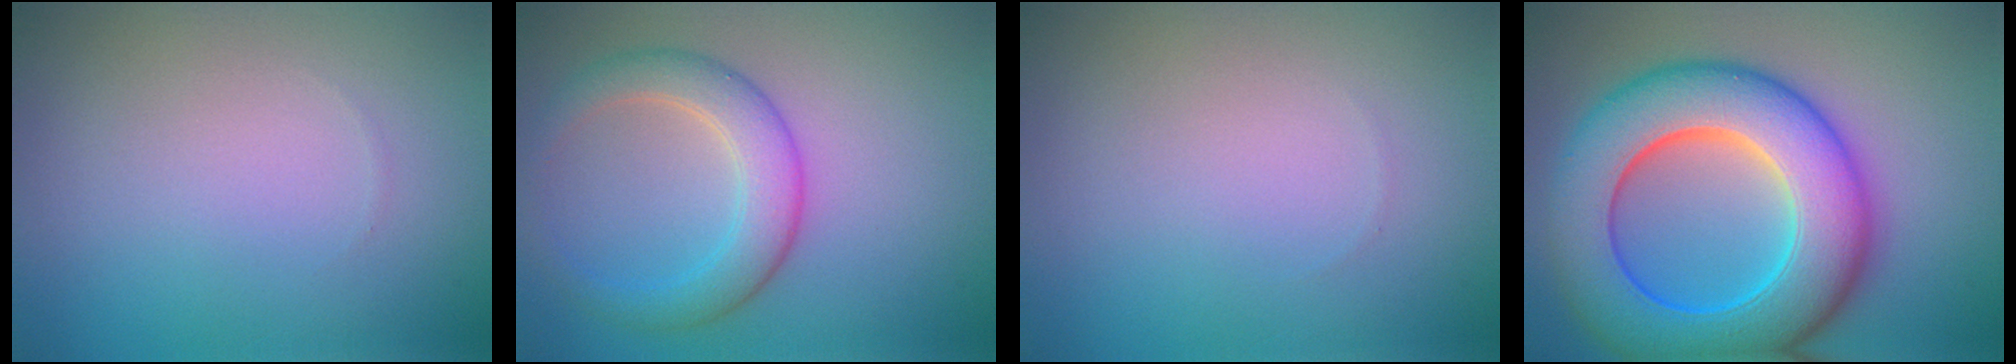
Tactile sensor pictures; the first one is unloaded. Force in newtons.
{"total": 4.3, "press": 4.3, "slide": 0.1}
{"total": 0.0}
{"total": 12.7, "press": 12.7, "slide": 0.3}